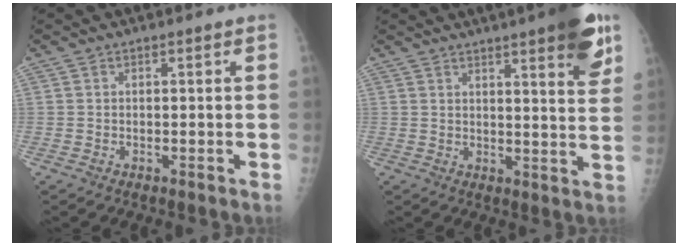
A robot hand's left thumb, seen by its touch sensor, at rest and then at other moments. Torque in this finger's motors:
{"motor_torque": [2.85, 2.14, 0.96, -0.38, 0.21]}